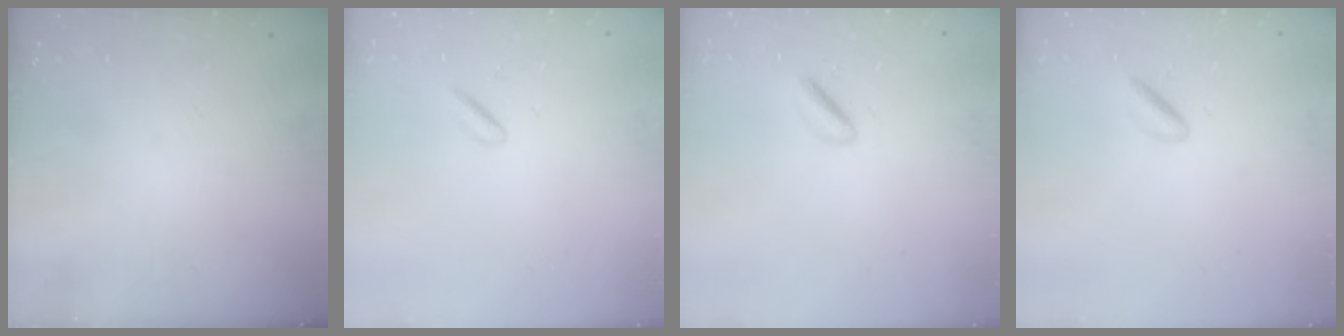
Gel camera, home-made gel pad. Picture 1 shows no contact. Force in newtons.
{"total": 0.8, "press": 0.6, "slide": 0.6}
{"total": 2.1, "press": 2.0, "slide": 0.7}
{"total": 2.1, "press": 2.0, "slide": 0.8}